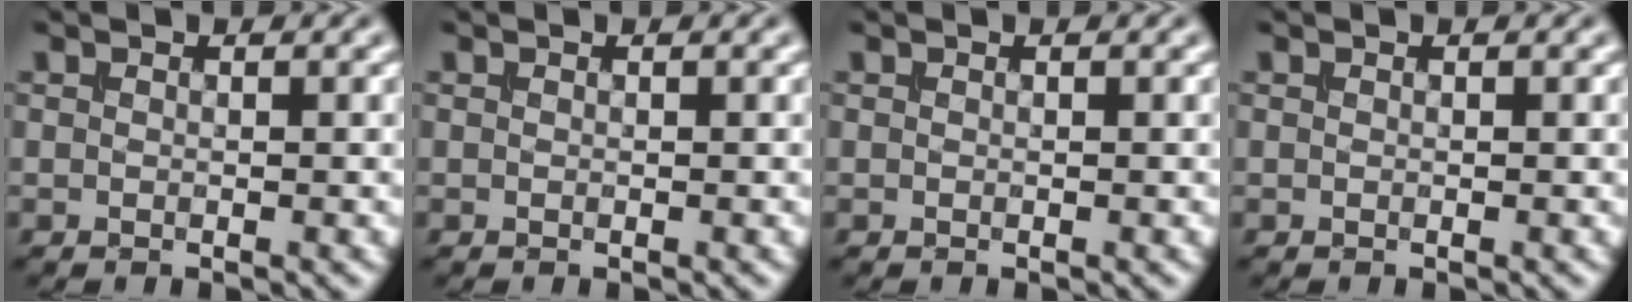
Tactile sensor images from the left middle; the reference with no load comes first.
{"total": 0.0}
{"total": 0.0}
{"total": 0.0}